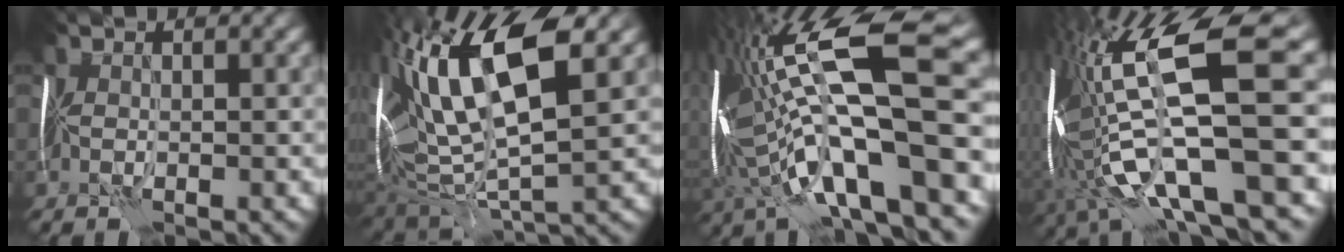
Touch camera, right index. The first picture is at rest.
{"total": 13.5, "force": [4.4, 5.2, 11.6], "torque": [-0.218, 0.021, 0.073]}
{"total": 16.9, "force": [0.4, 5.4, 16.1], "torque": [-0.298, 0.016, 0.011]}
{"total": 16.0, "force": [-0.8, 4.3, 15.3], "torque": [-0.309, -0.003, 0.003]}